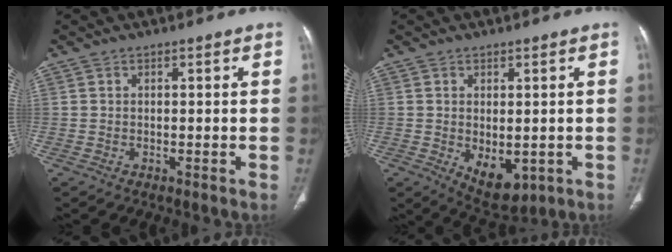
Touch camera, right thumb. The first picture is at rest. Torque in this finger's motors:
{"motor_torque": [-0.88, 0.80, -0.04, 0.00, 0.19]}